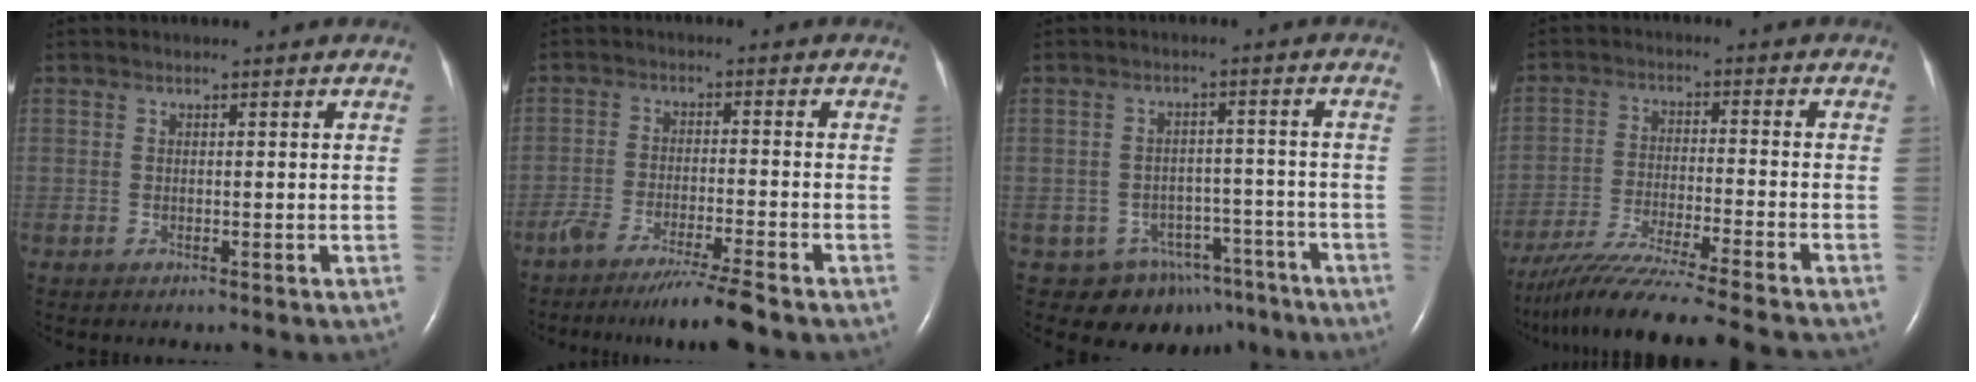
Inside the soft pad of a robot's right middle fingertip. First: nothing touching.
{"total": 7.7, "force": [-6.1, -0.8, 4.5], "torque": [-0.072, -0.022, -0.105]}
{"total": 9.1, "force": [-6.3, 6.5, 1.5], "torque": [-0.004, 0.030, -0.076]}
{"total": 19.1, "force": [-16.8, -1.4, 8.8], "torque": [-0.158, -0.055, -0.271]}